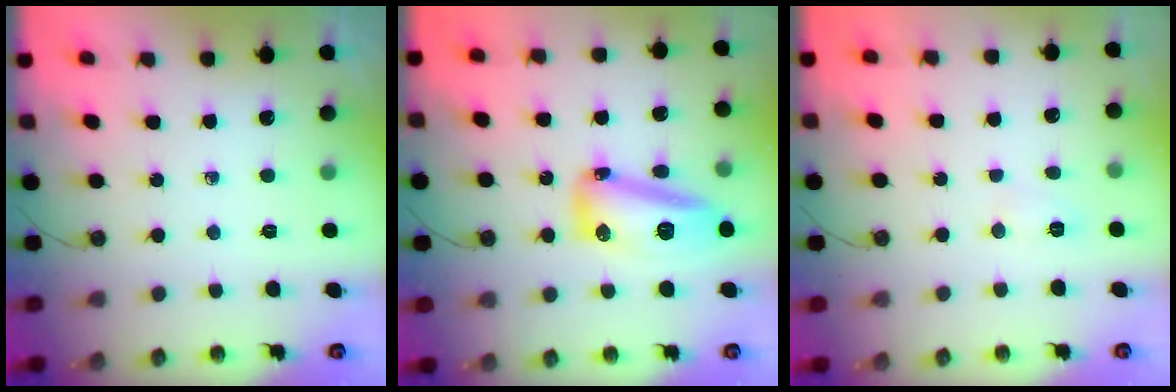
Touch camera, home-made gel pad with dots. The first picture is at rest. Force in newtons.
{"total": 28.9, "press": 19.3, "slide": 21.5}
{"total": 3.7, "press": 3.6, "slide": 1.0}